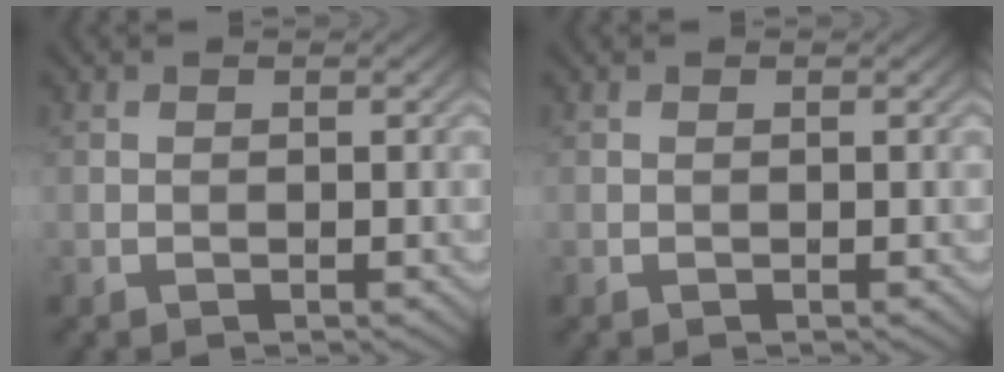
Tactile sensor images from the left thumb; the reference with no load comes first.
{"total": 0.0}